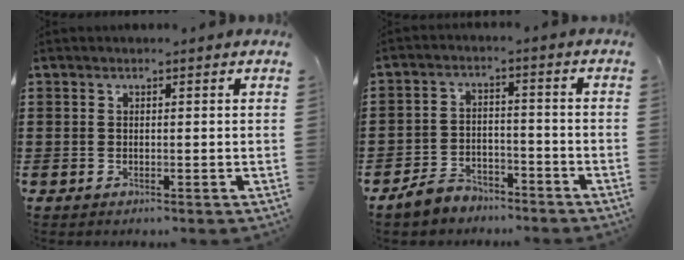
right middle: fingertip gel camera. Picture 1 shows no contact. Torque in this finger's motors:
{"motor_torque": [2.14, 0.00, -0.18, -0.07]}